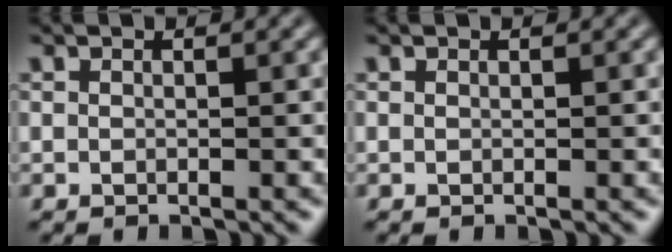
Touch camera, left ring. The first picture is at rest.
{"total": 0.0}